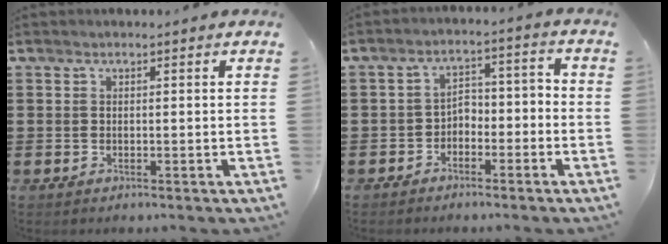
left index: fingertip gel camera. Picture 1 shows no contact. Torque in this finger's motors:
{"motor_torque": [0.19, 0.22, 0.05, 0.01]}